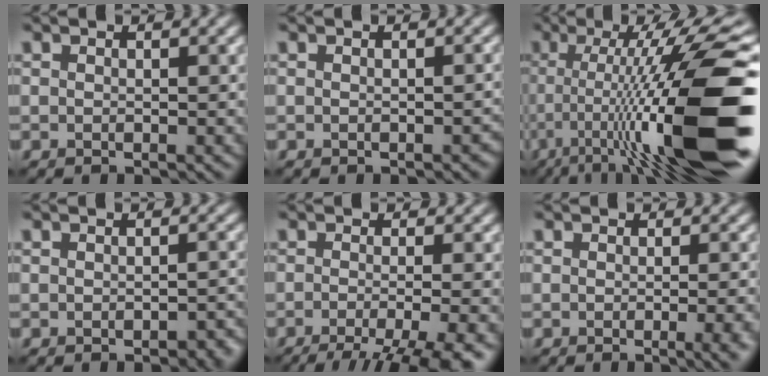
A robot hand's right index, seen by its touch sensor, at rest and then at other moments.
{"total": 0.9, "force": [-0.6, 0.3, 0.6], "torque": [-0.011, -0.001, -0.006]}
{"total": 15.4, "force": [-4.1, 2.9, 14.6], "torque": [-0.218, 0.013, -0.069]}
{"total": 1.8, "force": [-1.1, 0.6, 1.2], "torque": [-0.014, 0.003, -0.012]}
{"total": 8.6, "force": [-4.7, 2.2, 6.8], "torque": [-0.084, -0.014, -0.068]}
{"total": 5.4, "force": [-1.3, 2.3, 4.7], "torque": [-0.023, -0.001, -0.010]}